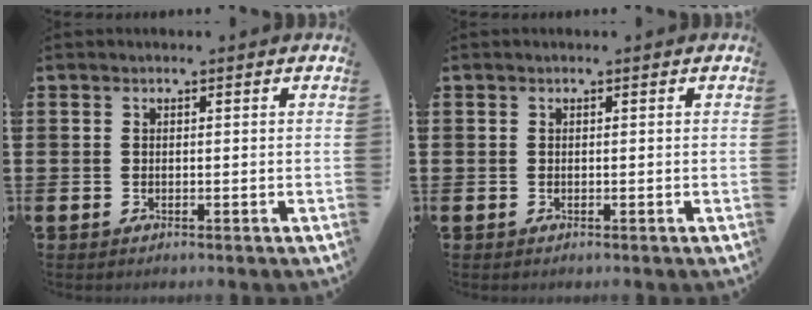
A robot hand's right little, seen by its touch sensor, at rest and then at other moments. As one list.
[{"total": 0.0}]